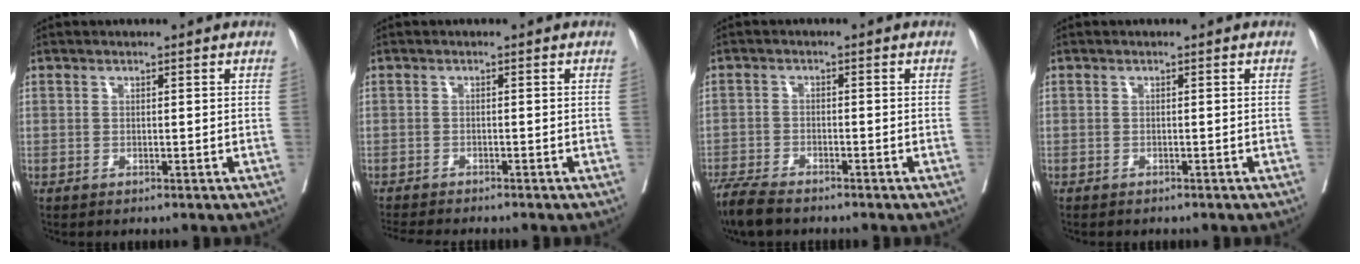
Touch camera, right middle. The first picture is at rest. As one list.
[{"total": 6.0, "force": [-5.6, 0.4, 2.3], "torque": [-0.033, -0.011, -0.086]}, {"total": 6.0, "force": [-5.1, 1.2, 2.8], "torque": [-0.054, -0.017, -0.094]}, {"total": 1.8, "force": [-1.6, 0.6, 0.7], "torque": [-0.019, -0.005, -0.017]}]